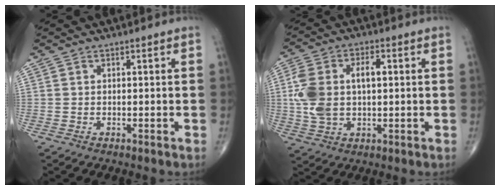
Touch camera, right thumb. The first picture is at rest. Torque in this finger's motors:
{"motor_torque": [1.16, 1.86, 1.26, 0.20, 0.11]}